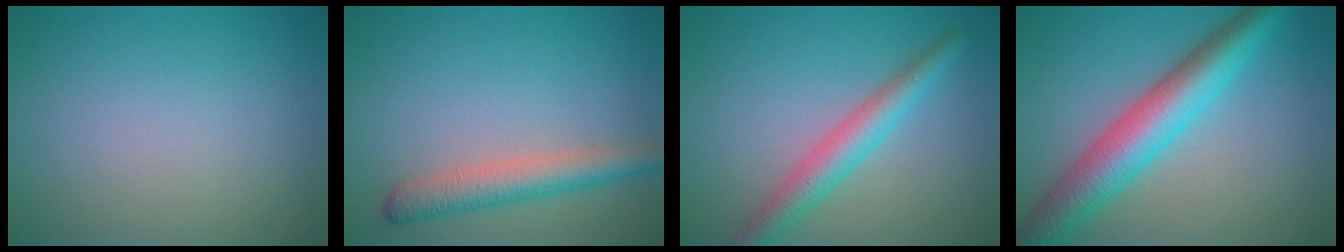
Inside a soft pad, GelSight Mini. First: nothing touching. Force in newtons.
{"total": 3.8, "press": 3.8, "slide": 0.2}
{"total": 3.9, "press": 3.9, "slide": 0.1}
{"total": 7.2, "press": 7.2, "slide": 0.1}